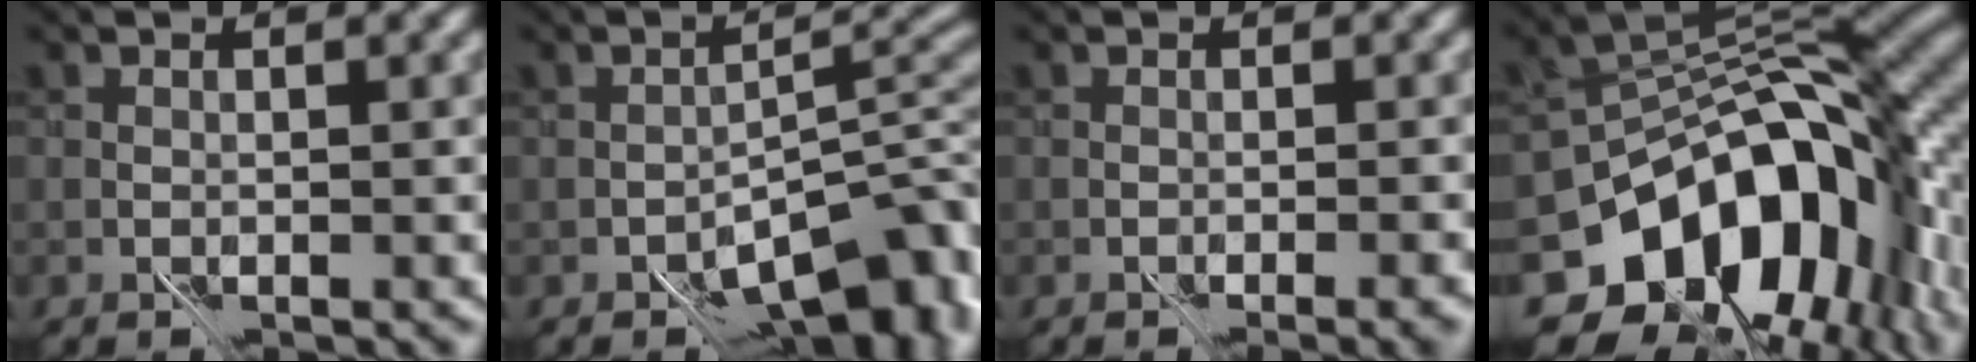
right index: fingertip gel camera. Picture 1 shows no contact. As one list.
[{"total": 9.0, "force": [-5.4, 4.0, 6.0], "torque": [-0.058, 0.002, -0.091]}, {"total": 1.9, "force": [-1.4, 0.4, 1.3], "torque": [-0.015, -0.005, -0.019]}, {"total": 14.6, "force": [-6.6, 8.9, 9.4], "torque": [-0.144, -0.011, -0.110]}]